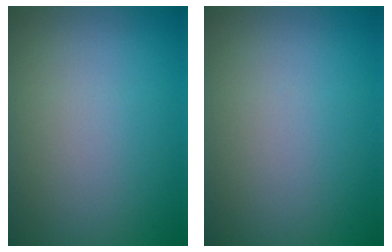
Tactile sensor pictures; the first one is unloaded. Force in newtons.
{"total": 0.0}